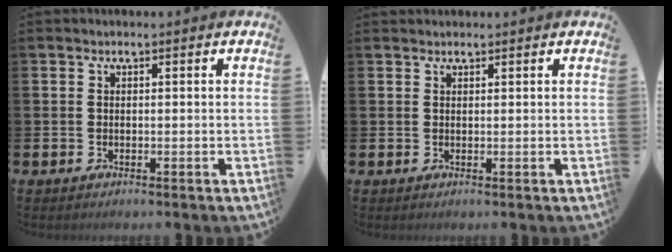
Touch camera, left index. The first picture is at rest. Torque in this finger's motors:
{"motor_torque": [0.19, -1.95, 0.06, 0.00]}